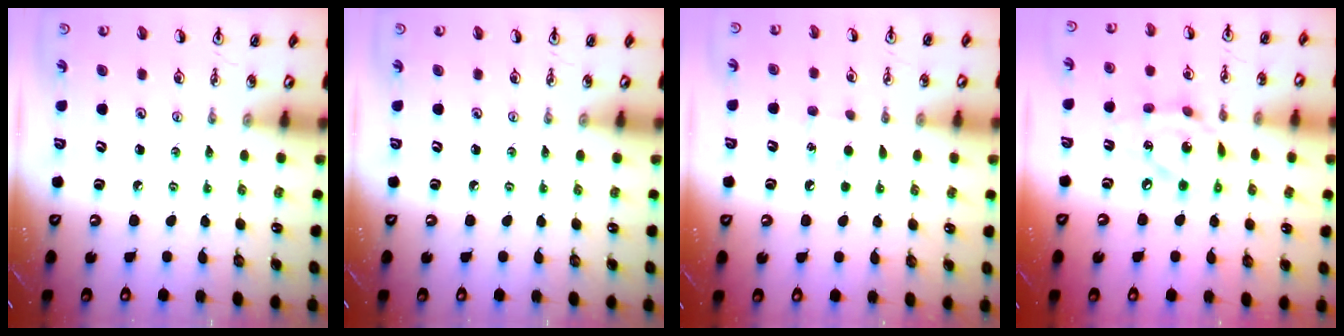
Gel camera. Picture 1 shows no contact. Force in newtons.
{"total": 0.0}
{"total": 6.1, "press": 6.1, "slide": 0.7}
{"total": 13.4, "press": 13.4, "slide": 1.3}